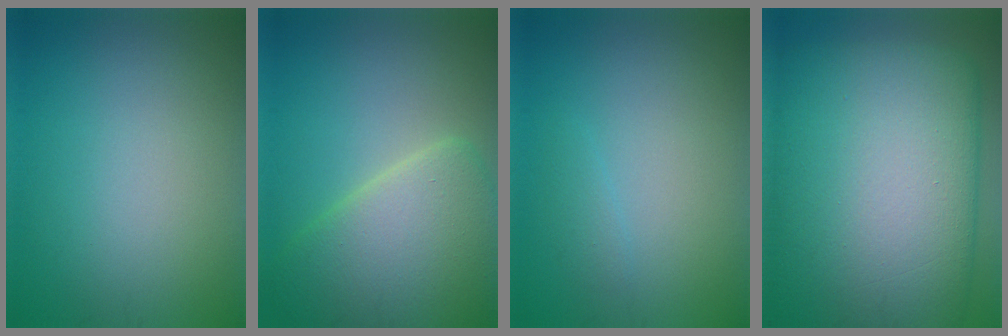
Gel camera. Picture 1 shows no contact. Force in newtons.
{"total": 7.6, "press": 7.6, "slide": 0.8}
{"total": 0.8, "press": 0.8, "slide": 0.0}
{"total": 22.9, "press": 22.9, "slide": 0.5}